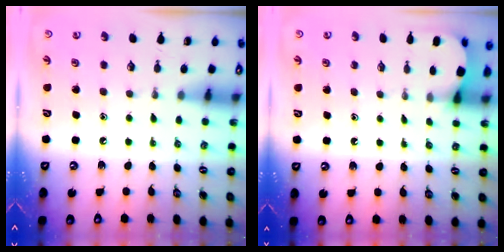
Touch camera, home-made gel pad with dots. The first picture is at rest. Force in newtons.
{"total": 2.4, "press": 2.4, "slide": 0.3}